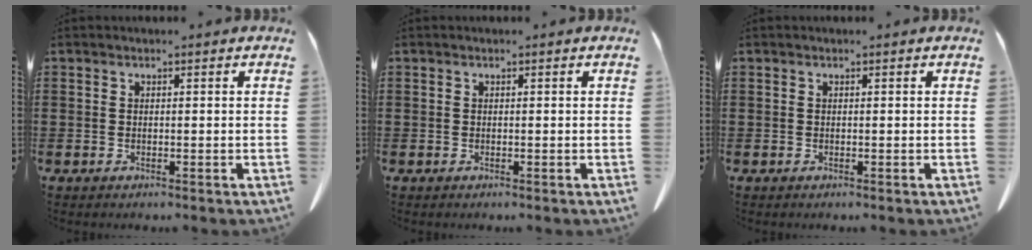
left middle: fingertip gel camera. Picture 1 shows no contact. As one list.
[{"total": 0.0}, {"total": 0.0}]